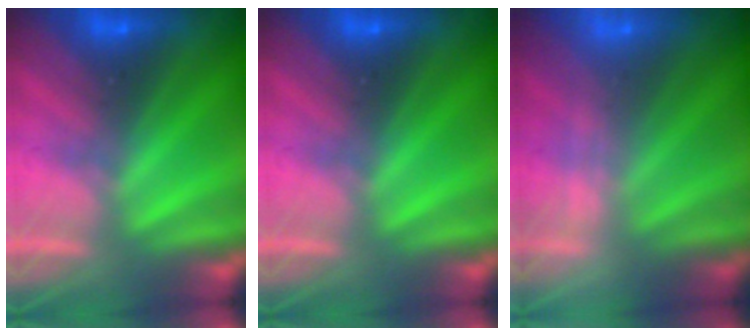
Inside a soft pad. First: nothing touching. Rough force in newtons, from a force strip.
{"total": 0.0}
{"total": 2.0}